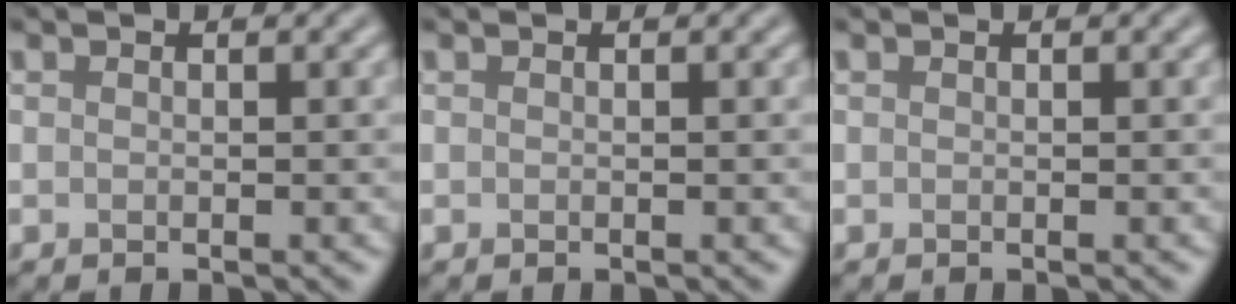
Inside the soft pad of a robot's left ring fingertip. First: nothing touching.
{"total": 0.0}
{"total": 0.0}